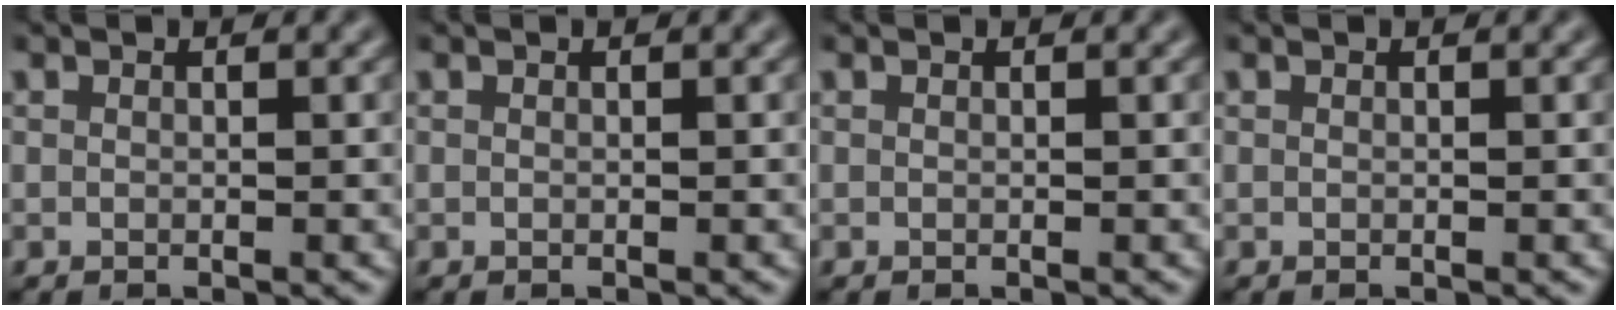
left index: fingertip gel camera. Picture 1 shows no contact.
{"total": 0.0}
{"total": 0.0}
{"total": 0.0}